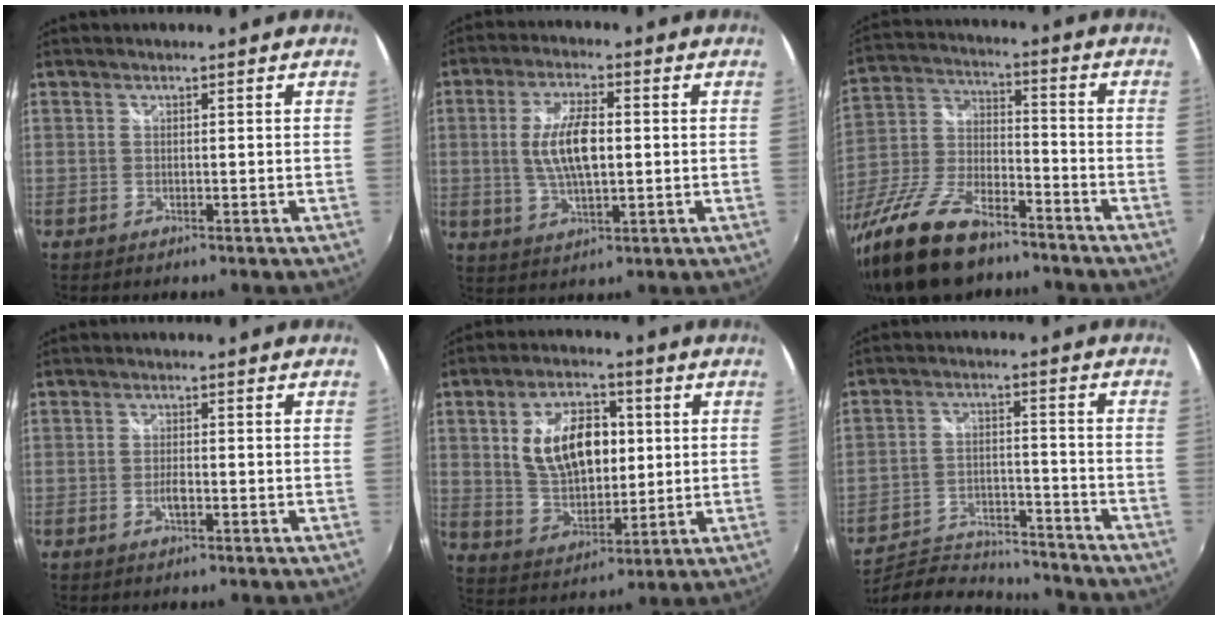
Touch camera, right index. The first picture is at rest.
{"total": 9.4, "force": [0.4, 3.7, 8.6], "torque": [-0.167, 0.003, 0.010]}
{"total": 20.7, "force": [-14.8, 8.1, 12.0], "torque": [-0.256, -0.025, -0.265]}
{"total": 2.1, "force": [-0.8, 0.8, 1.7], "torque": [-0.034, -0.002, -0.014]}
{"total": 13.8, "force": [2.6, 8.0, 10.9], "torque": [-0.198, 0.011, 0.057]}
{"total": 19.1, "force": [-17.6, 4.2, 6.2], "torque": [-0.129, -0.009, -0.269]}